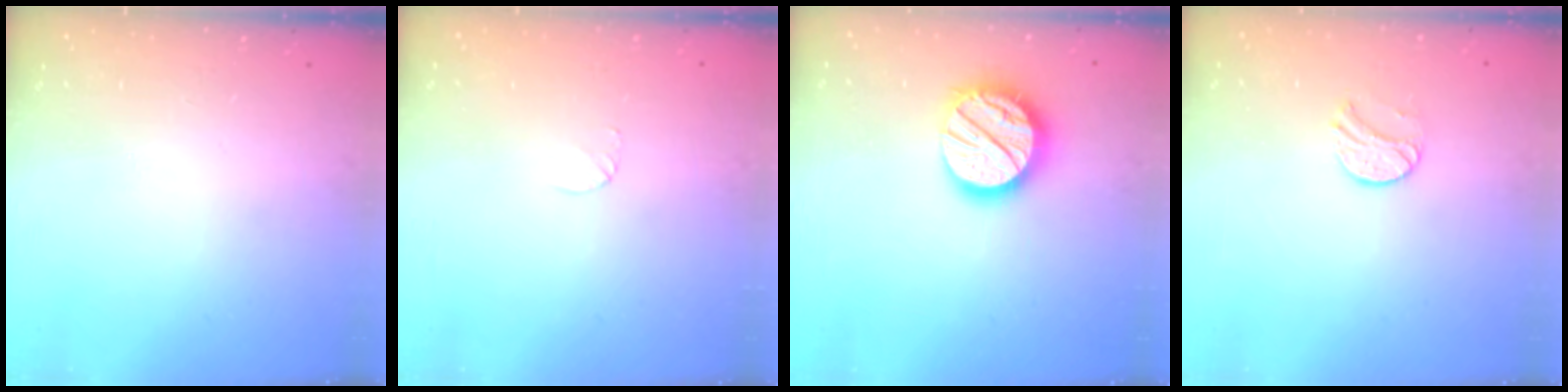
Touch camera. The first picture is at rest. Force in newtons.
{"total": 4.1, "press": 4.1, "slide": 0.3}
{"total": 17.5, "press": 17.4, "slide": 1.4}
{"total": 8.3, "press": 8.3, "slide": 0.3}